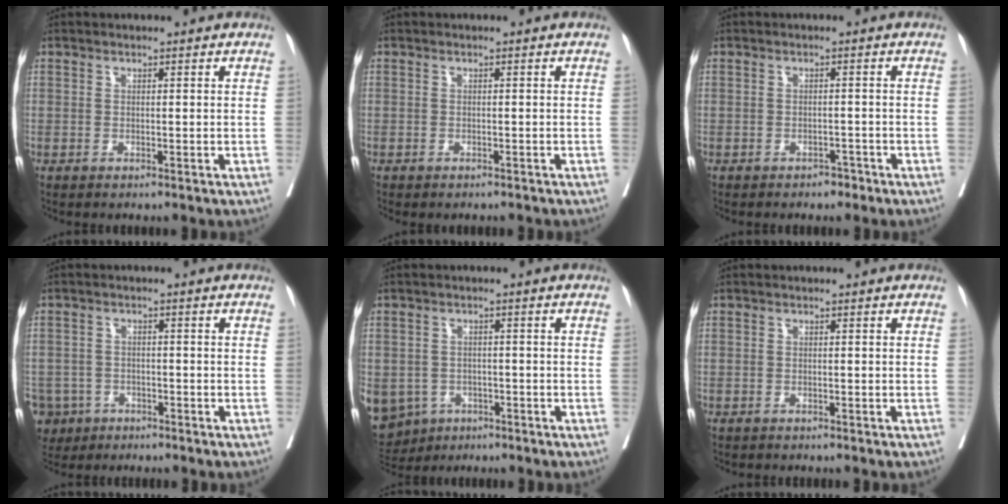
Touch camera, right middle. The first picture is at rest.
{"total": 1.7, "force": [-1.5, 0.6, 0.4], "torque": [-0.009, -0.004, -0.021]}
{"total": 1.6, "force": [-1.2, 0.7, 0.6], "torque": [-0.010, 0.001, -0.015]}
{"total": 7.3, "force": [-4.3, 5.8, 1.3], "torque": [-0.042, 0.001, -0.069]}
{"total": 13.1, "force": [-6.2, 10.8, 4.2], "torque": [-0.135, -0.005, -0.077]}
{"total": 0.8, "force": [-0.8, 0.2, 0.1], "torque": [-0.013, -0.003, -0.013]}